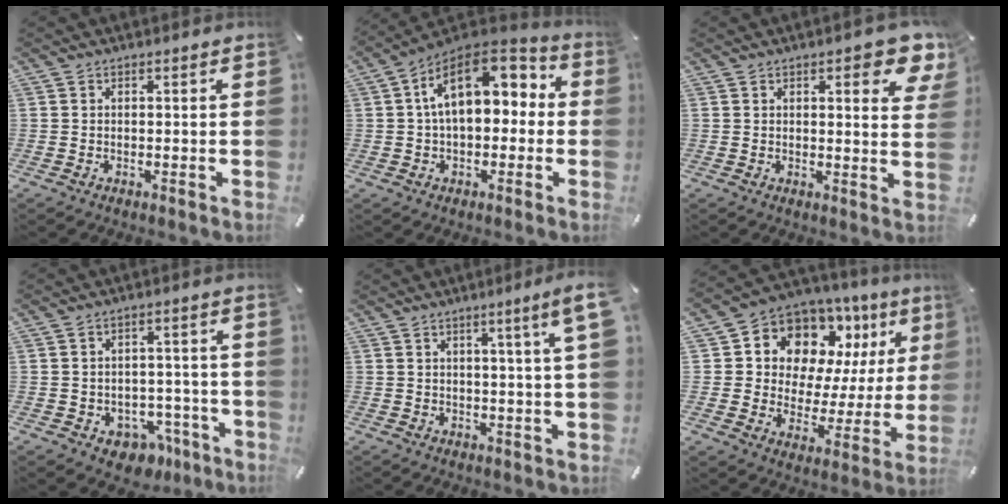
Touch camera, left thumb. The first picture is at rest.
{"total": 14.8, "force": [4.2, 9.3, 10.7], "torque": [-0.181, -0.017, 0.075]}
{"total": 7.4, "force": [4.4, 2.6, 5.3], "torque": [-0.063, -0.024, 0.071]}
{"total": 6.9, "force": [-3.3, 5.4, 2.8], "torque": [-0.030, 0.027, -0.053]}
{"total": 6.4, "force": [2.8, -0.4, 5.7], "torque": [-0.096, -0.007, 0.042]}
{"total": 11.2, "force": [7.4, 7.7, 3.2], "torque": [-0.069, -0.069, 0.139]}